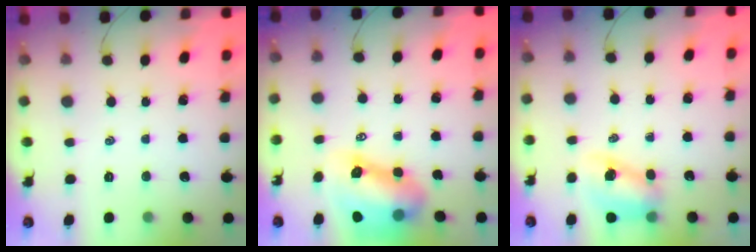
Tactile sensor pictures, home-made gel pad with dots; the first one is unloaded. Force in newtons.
{"total": 11.9, "press": 11.4, "slide": 3.4}
{"total": 8.2, "press": 8.1, "slide": 1.0}